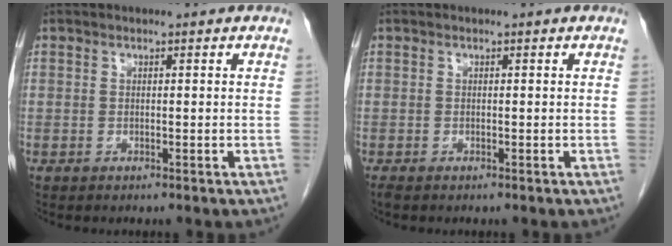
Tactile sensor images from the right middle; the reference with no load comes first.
{"total": 0.6, "force": [-0.6, 0.1, 0.3], "torque": [-0.008, -0.003, -0.011]}